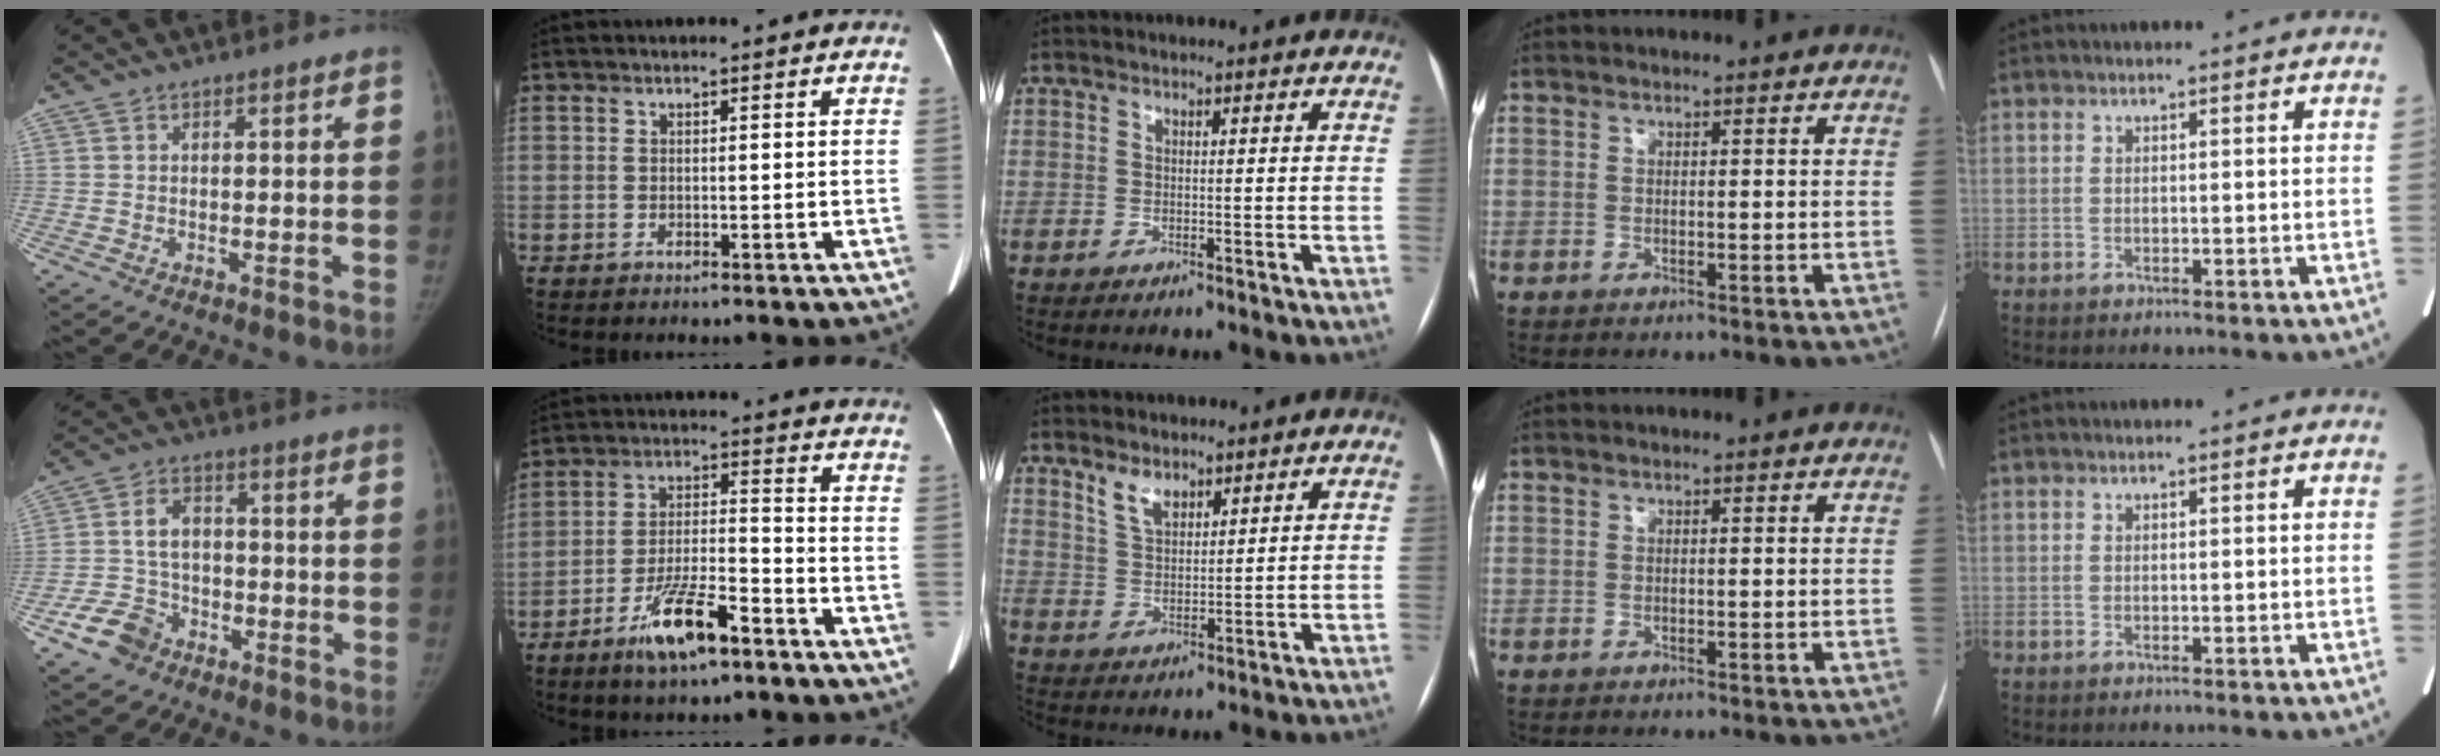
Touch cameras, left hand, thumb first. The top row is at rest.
{"thumb": {"total": 9.3, "force": [-4.6, 7.2, 3.6], "torque": [-0.050, 0.026, -0.086]}, "index": {"total": 9.7, "force": [-6.2, 2.0, 7.2], "torque": [-0.140, -0.006, -0.111]}, "middle": {"total": 4.3, "force": [3.4, 2.0, 1.6], "torque": [-0.035, 0.001, 0.073]}}